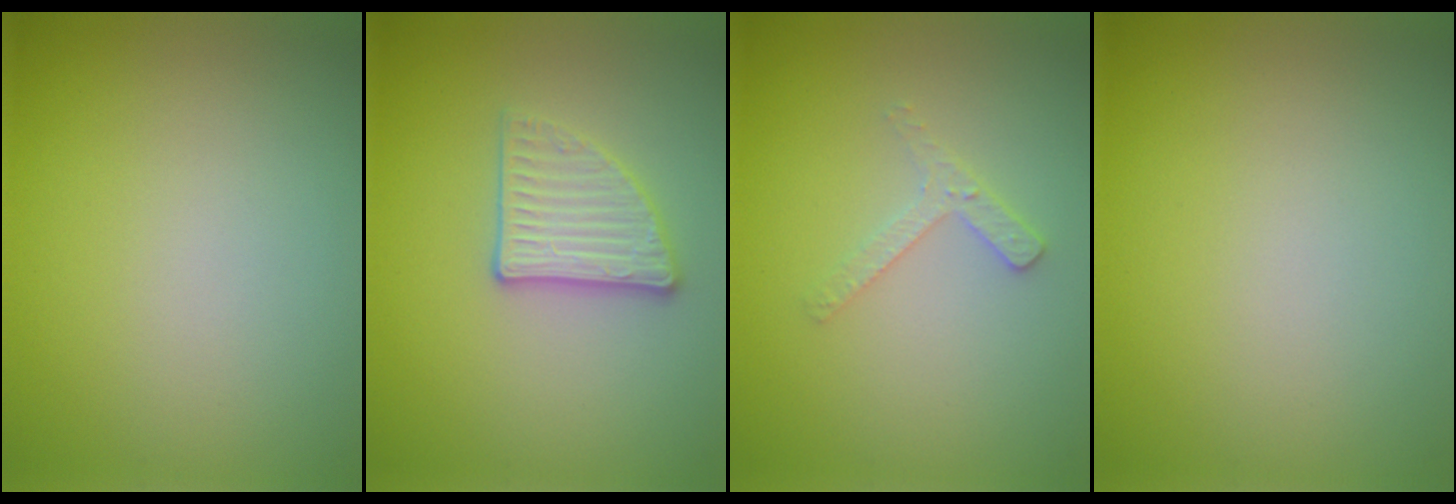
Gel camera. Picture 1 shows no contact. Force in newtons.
{"total": 3.1, "press": 2.9, "slide": 1.3}
{"total": 1.7, "press": 1.7, "slide": 0.3}
{"total": 0.0}